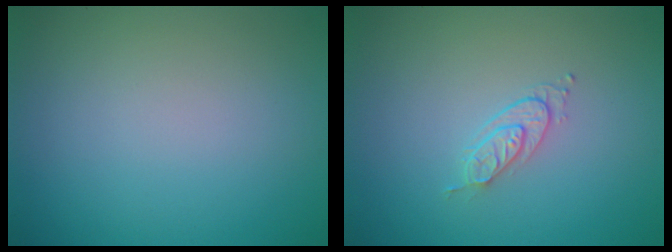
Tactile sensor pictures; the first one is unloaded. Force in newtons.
{"total": 1.7, "press": 1.1, "slide": 1.3}